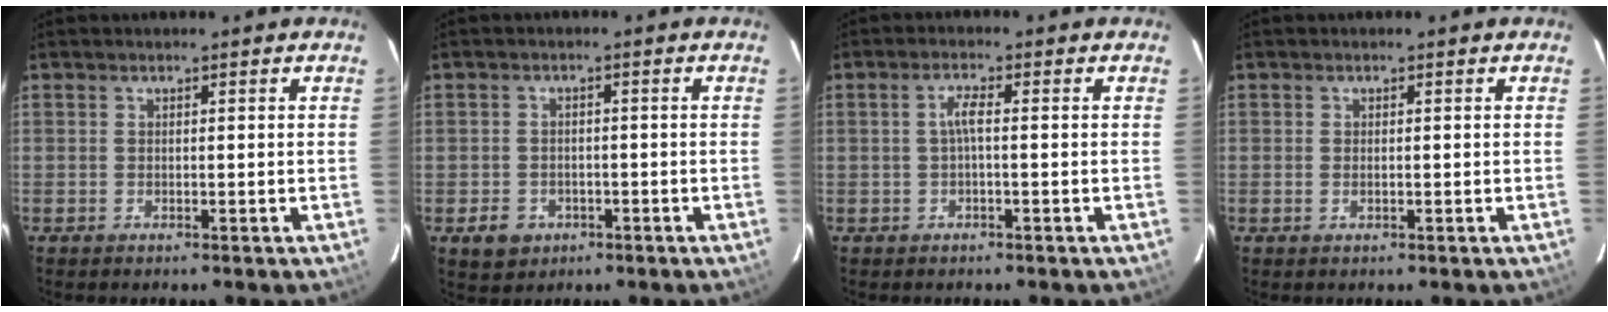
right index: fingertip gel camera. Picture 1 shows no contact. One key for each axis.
{"total": 5.0, "fx": -2.1, "fy": 4.3, "fz": 1.3, "tx": -0.037, "ty": 0.008, "tz": -0.027}
{"total": 2.1, "fx": -0.3, "fy": 0.1, "fz": 2.0, "tx": -0.039, "ty": 0.007, "tz": -0.005}
{"total": 0.6, "fx": -0.1, "fy": 0.4, "fz": 0.5, "tx": -0.008, "ty": 0.002, "tz": -0.001}